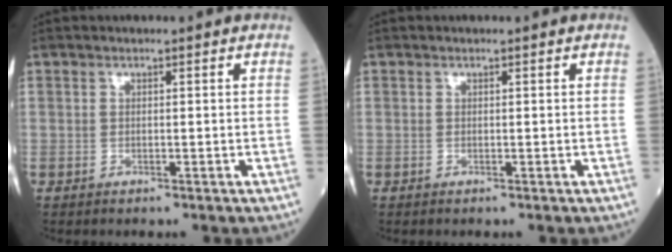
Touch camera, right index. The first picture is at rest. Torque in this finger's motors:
{"motor_torque": [0.00, 0.00, 0.00, -0.01]}